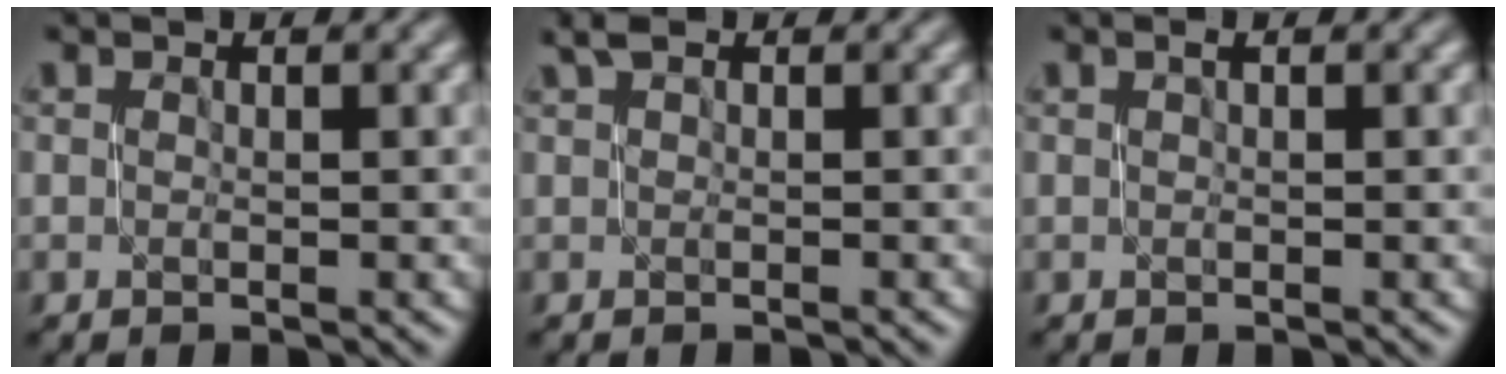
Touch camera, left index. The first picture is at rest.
{"total": 1.2, "force": [1.0, 0.2, 0.6], "torque": [-0.007, 0.002, 0.017]}
{"total": 0.5, "force": [0.3, 0.1, 0.5], "torque": [-0.009, 0.004, 0.005]}